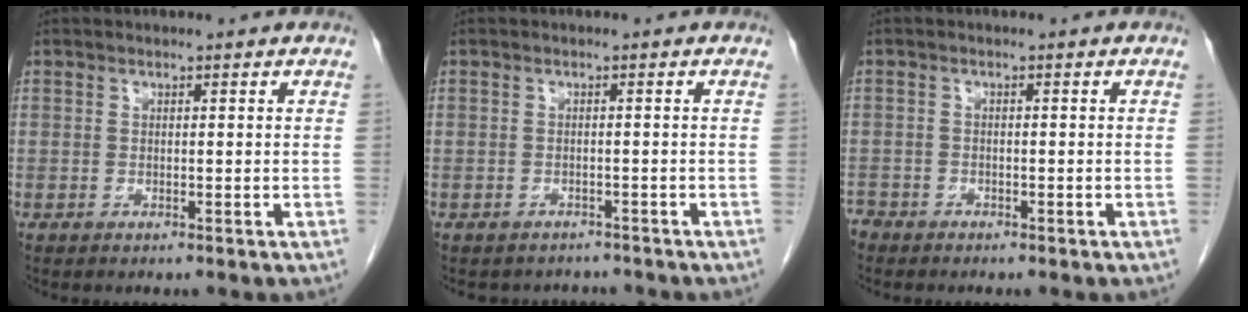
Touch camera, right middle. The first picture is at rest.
{"total": 3.7, "force": [-3.3, 1.6, 0.0], "torque": [-0.005, 0.003, -0.043]}
{"total": 2.5, "force": [-2.2, 1.2, 0.2], "torque": [-0.009, 0.000, -0.041]}